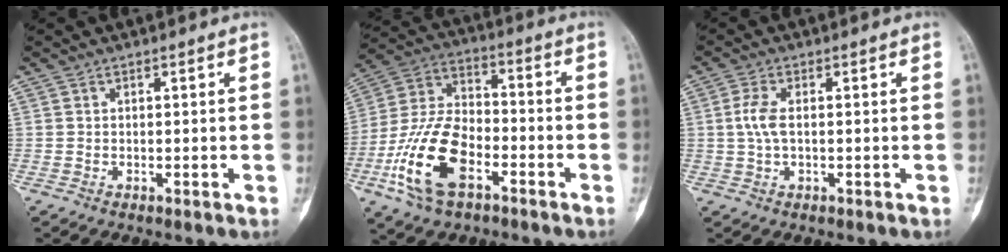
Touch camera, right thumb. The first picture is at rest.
{"total": 17.1, "force": [-7.0, 9.2, 12.6], "torque": [-0.251, 0.035, -0.136]}
{"total": 3.8, "force": [0.2, 1.7, 3.4], "torque": [-0.089, 0.004, 0.003]}